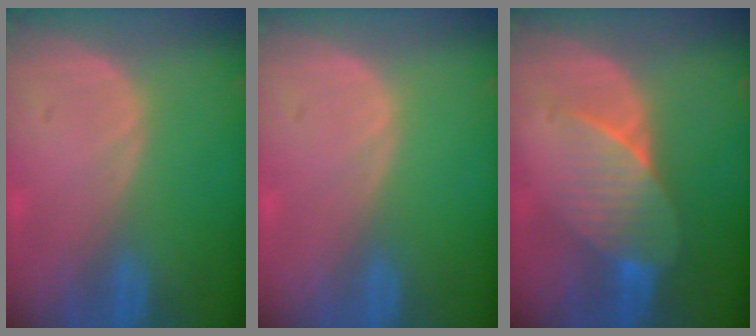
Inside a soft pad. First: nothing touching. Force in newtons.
{"total": 0.0}
{"total": 7.1, "press": 6.5, "slide": 2.8}